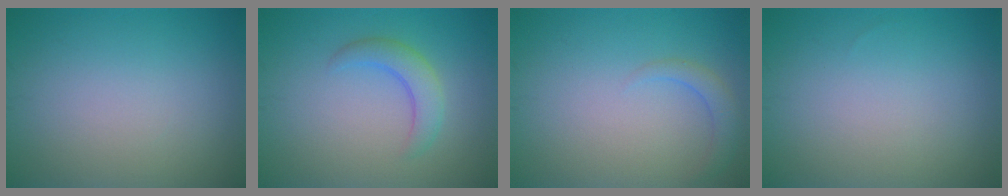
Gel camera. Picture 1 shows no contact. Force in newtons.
{"total": 2.9, "press": 2.9, "slide": 0.1}
{"total": 1.7, "press": 1.7, "slide": 0.3}
{"total": 0.0}